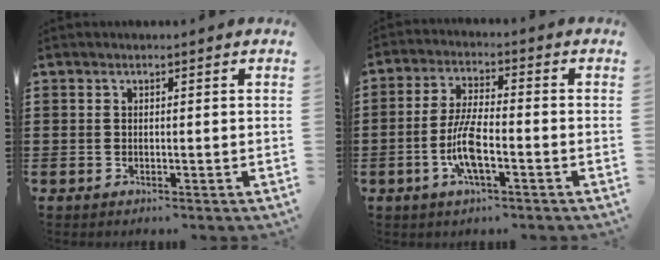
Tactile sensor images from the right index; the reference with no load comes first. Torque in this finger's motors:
{"motor_torque": [2.14, 0.00, 0.78, 0.21]}